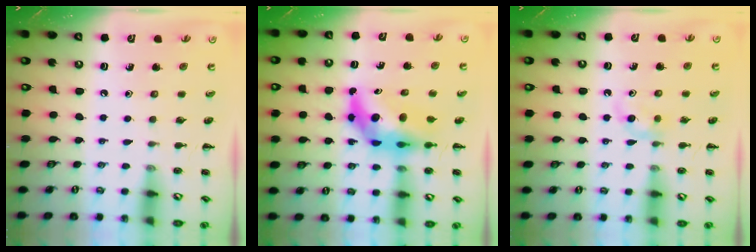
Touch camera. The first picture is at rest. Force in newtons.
{"total": 7.7, "press": 7.1, "slide": 2.9}
{"total": 4.1, "press": 3.9, "slide": 1.4}